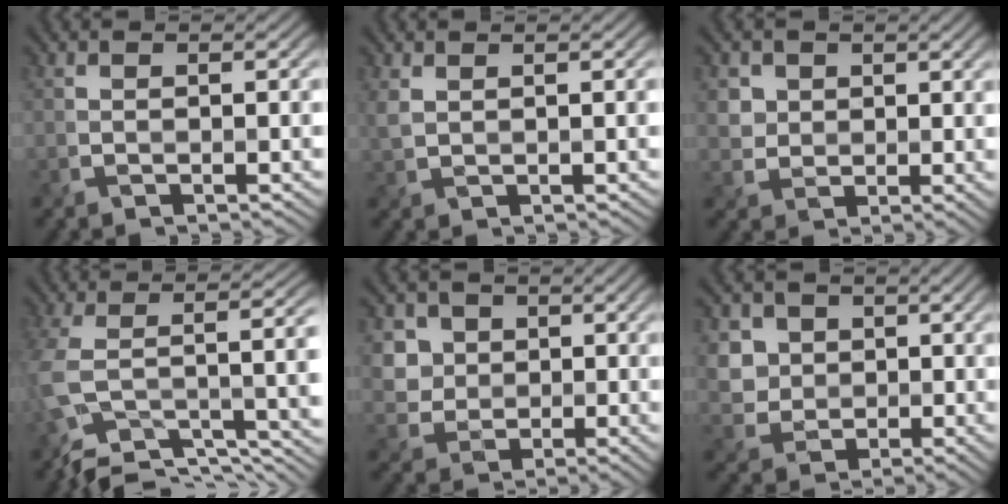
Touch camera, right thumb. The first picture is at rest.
{"total": 1.8, "force": [1.1, 0.9, 1.1], "torque": [-0.034, 0.002, 0.024]}
{"total": 3.7, "force": [1.9, 3.1, 0.9], "torque": [-0.033, -0.011, 0.040]}
{"total": 11.8, "force": [-7.4, 3.9, 8.3], "torque": [-0.149, 0.000, -0.129]}
{"total": 6.0, "force": [2.9, 4.9, 1.9], "torque": [-0.076, -0.013, 0.058]}
{"total": 6.2, "force": [2.8, 5.2, 2.1], "torque": [-0.093, -0.010, 0.054]}